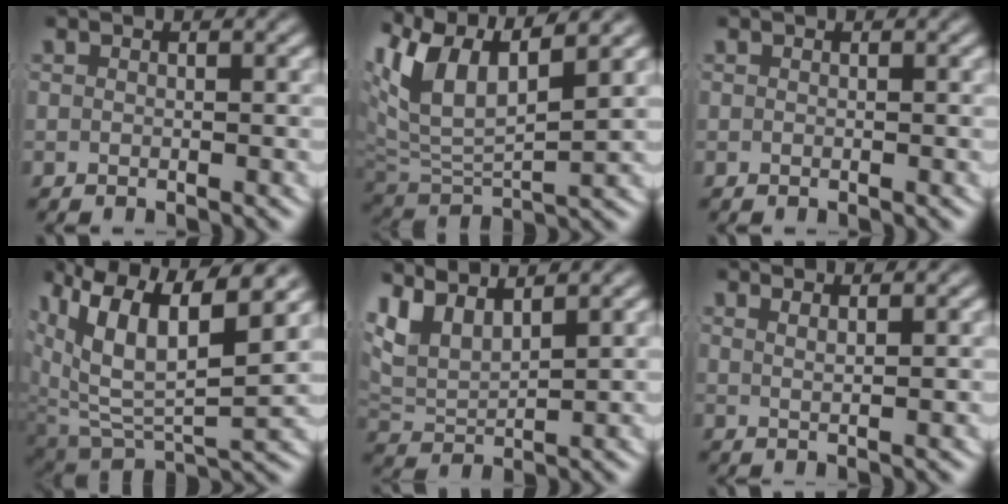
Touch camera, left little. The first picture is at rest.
{"total": 8.3, "force": [2.9, 5.2, 5.8], "torque": [-0.151, -0.009, 0.057]}
{"total": 0.0}
{"total": 10.6, "force": [2.1, 6.5, 8.1], "torque": [-0.164, -0.031, 0.046]}
{"total": 6.6, "force": [2.3, 5.0, 3.6], "torque": [-0.108, -0.008, 0.039]}
{"total": 1.7, "force": [1.3, -0.5, 0.9], "torque": [-0.017, -0.008, 0.030]}